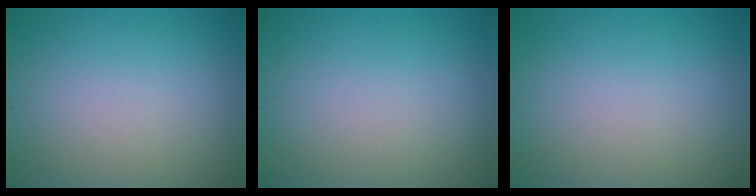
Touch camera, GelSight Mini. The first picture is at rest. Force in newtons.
{"total": 0.0}
{"total": 0.0}